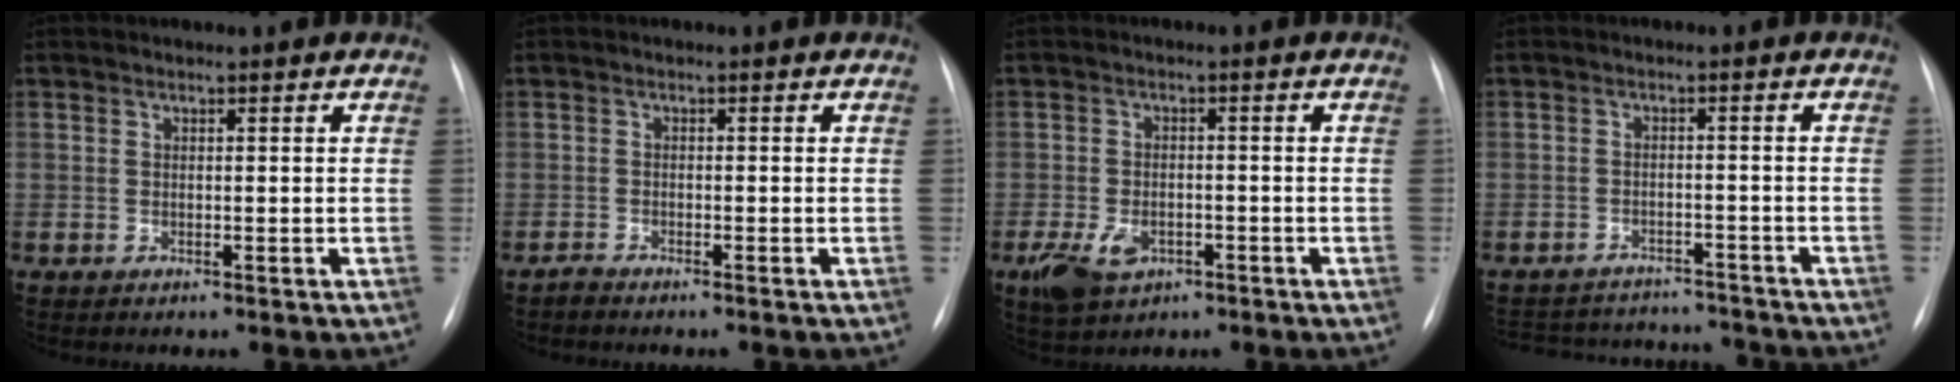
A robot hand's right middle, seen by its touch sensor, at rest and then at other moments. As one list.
[{"total": 1.1, "force": [-1.1, -0.2, 0.2], "torque": [-0.004, -0.002, -0.020]}, {"total": 6.4, "force": [-2.9, 4.1, 3.9], "torque": [-0.076, -0.004, -0.040]}, {"total": 14.3, "force": [-12.9, 5.2, 3.1], "torque": [-0.067, 0.017, -0.165]}]